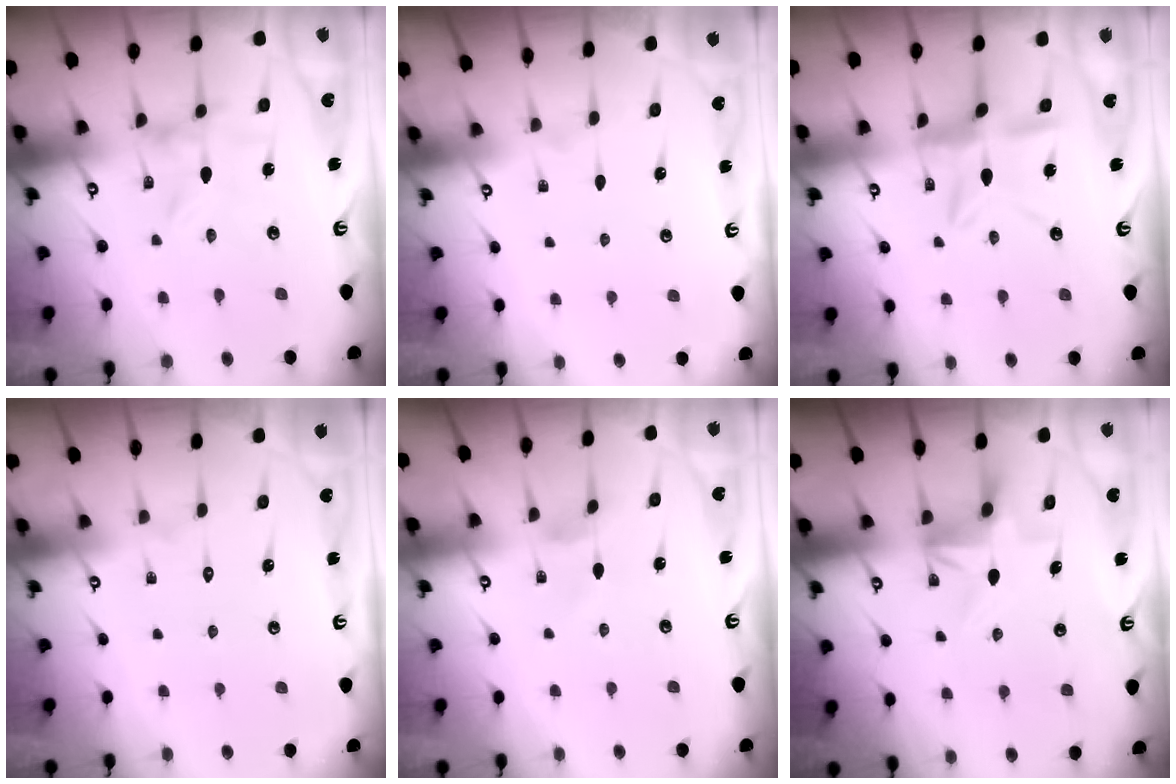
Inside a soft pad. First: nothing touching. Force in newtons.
{"total": 1.8, "press": 1.7, "slide": 0.1}
{"total": 10.6, "press": 10.6, "slide": 0.9}
{"total": 1.7, "press": 1.7, "slide": 0.1}
{"total": 0.0}
{"total": 4.6, "press": 4.6, "slide": 0.1}